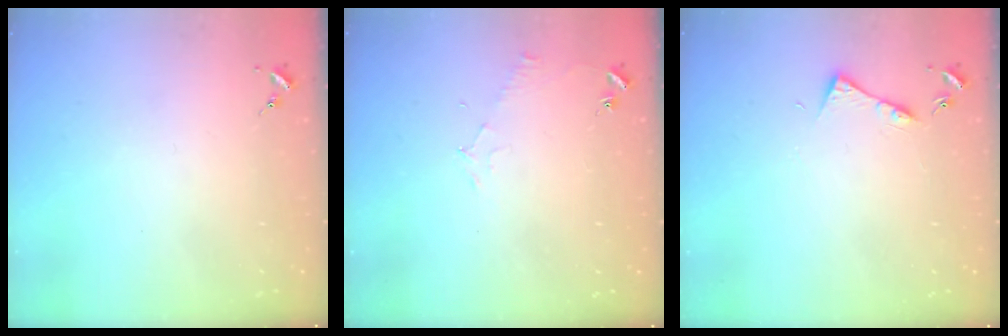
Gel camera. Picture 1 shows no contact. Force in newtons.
{"total": 4.8, "press": 4.8, "slide": 0.6}
{"total": 6.1, "press": 6.0, "slide": 0.8}